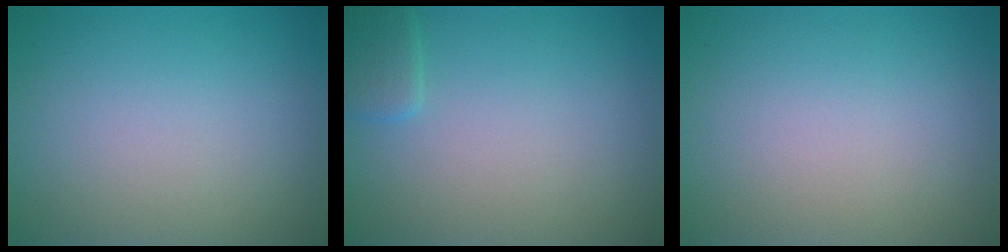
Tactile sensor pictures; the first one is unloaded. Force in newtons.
{"total": 1.5, "press": 1.5, "slide": 0.1}
{"total": 0.0}